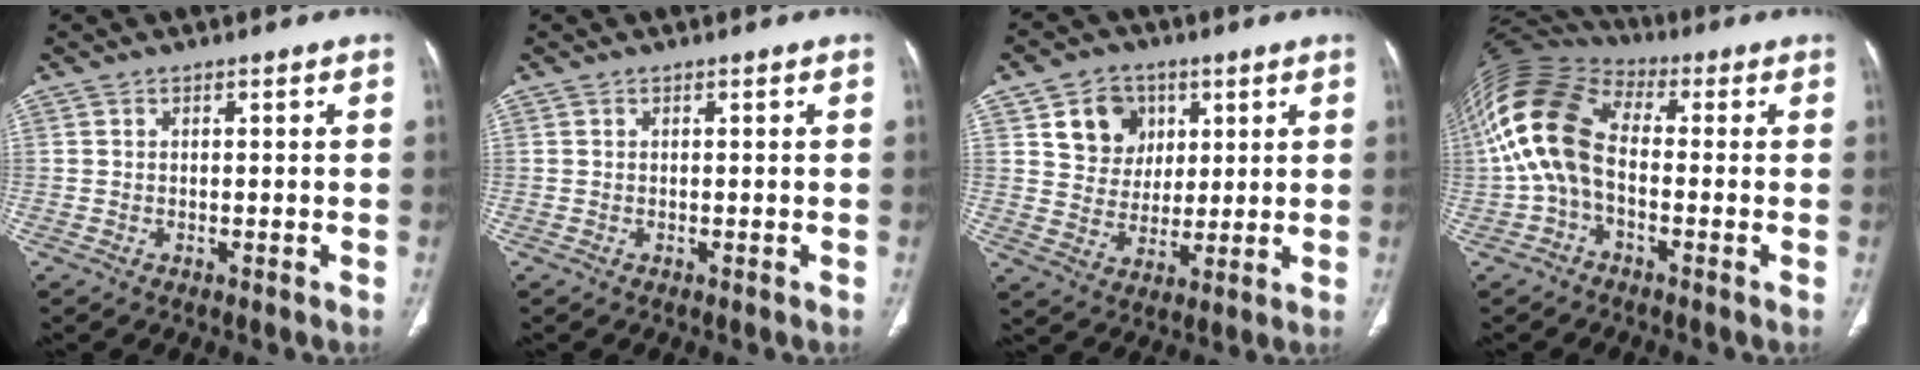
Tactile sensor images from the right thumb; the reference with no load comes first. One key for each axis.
{"total": 0.0}
{"total": 10.0, "fx": 4.0, "fy": 8.4, "fz": 3.6, "tx": -0.020, "ty": -0.014, "tz": 0.072}
{"total": 15.0, "fx": -0.9, "fy": 9.1, "fz": 11.8, "tx": -0.244, "ty": 0.038, "tz": -0.029}